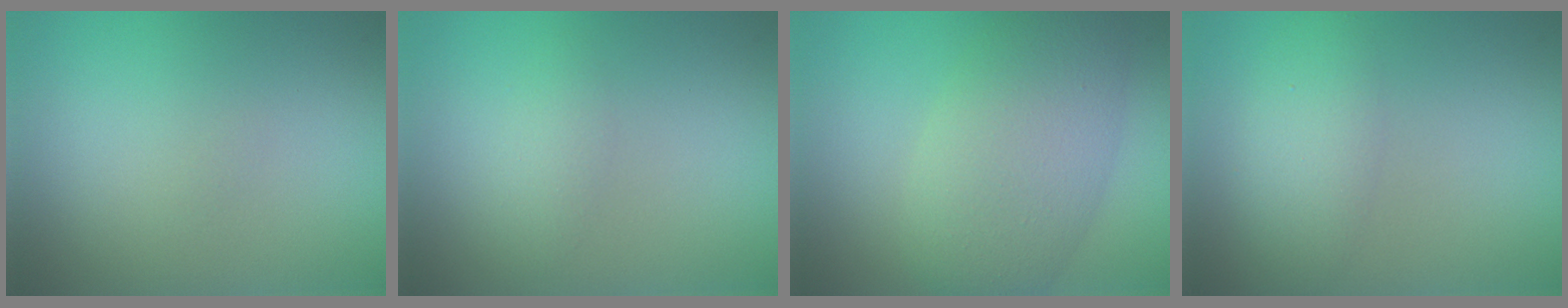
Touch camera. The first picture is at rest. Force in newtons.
{"total": 1.1, "press": 1.1, "slide": 0.1}
{"total": 6.5, "press": 6.5, "slide": 0.3}
{"total": 2.8, "press": 2.8, "slide": 0.0}